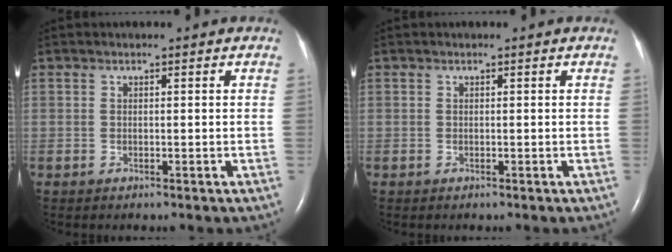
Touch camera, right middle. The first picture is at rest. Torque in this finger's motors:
{"motor_torque": [0.01, 0.00, 0.03, 0.00]}